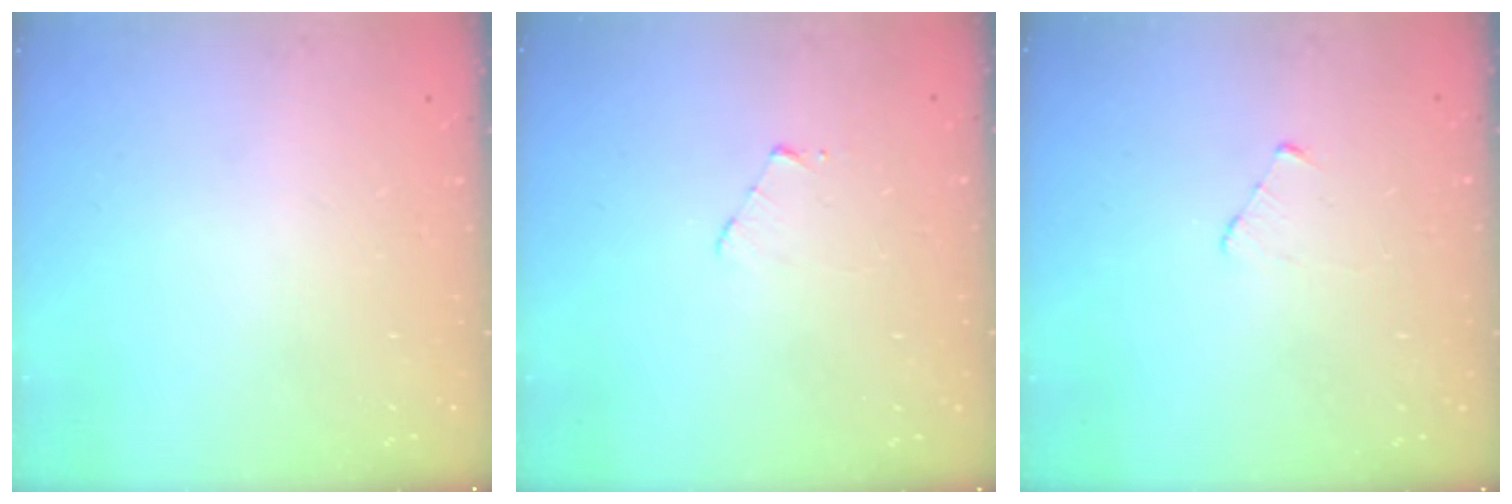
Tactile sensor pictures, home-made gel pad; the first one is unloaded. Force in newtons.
{"total": 3.7, "press": 3.7, "slide": 0.4}
{"total": 2.5, "press": 2.5, "slide": 0.3}